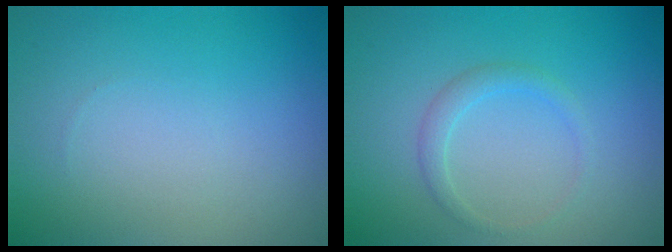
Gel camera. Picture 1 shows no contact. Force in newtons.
{"total": 1.5, "press": 1.5, "slide": 0.1}